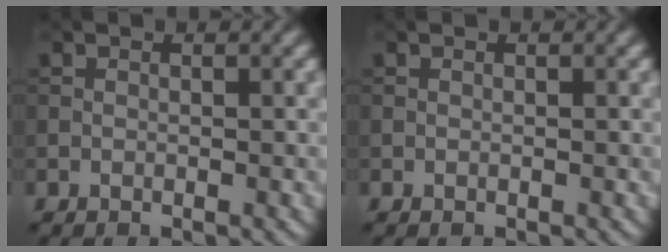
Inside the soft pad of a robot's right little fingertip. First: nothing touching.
{"total": 0.0}